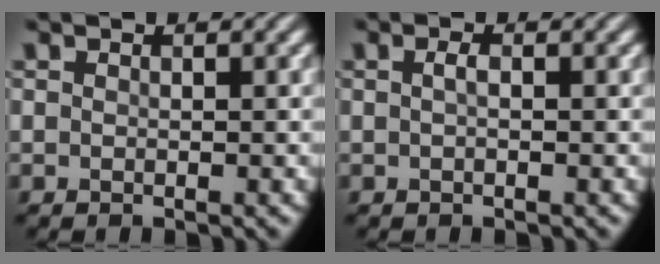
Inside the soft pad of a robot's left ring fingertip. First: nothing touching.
{"total": 0.7, "force": [0.0, 0.2, 0.7], "torque": [-0.017, 0.001, 0.000]}